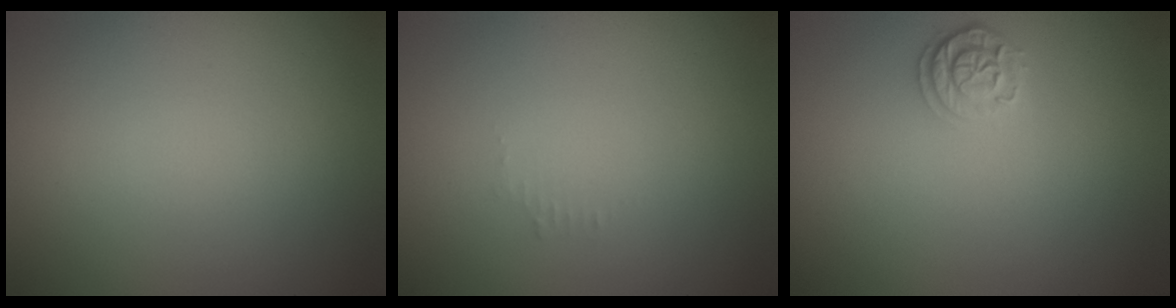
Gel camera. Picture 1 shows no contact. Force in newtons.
{"total": 0.6, "press": 0.6, "slide": 0.1}
{"total": 2.1, "press": 1.9, "slide": 0.9}